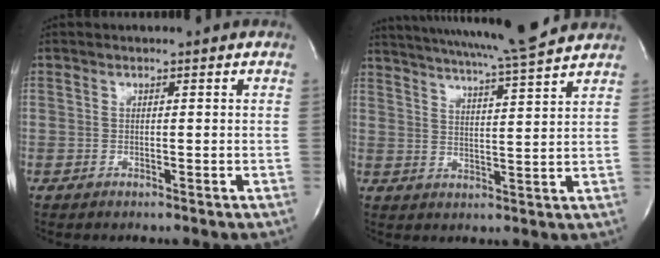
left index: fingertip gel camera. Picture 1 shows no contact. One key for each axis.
{"total": 16.0, "fx": 14.5, "fy": -0.8, "fz": 6.8, "tx": -0.125, "ty": -0.011, "tz": 0.203}